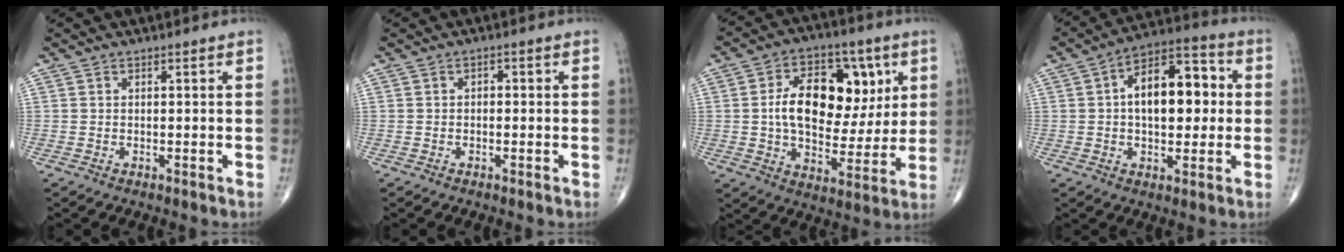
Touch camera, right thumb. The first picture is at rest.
{"total": 0.9, "force": [-0.2, 0.7, 0.6], "torque": [-0.001, 0.003, -0.008]}
{"total": 18.9, "force": [3.8, 11.7, 14.4], "torque": [-0.184, 0.003, 0.063]}
{"total": 14.9, "force": [1.4, 8.3, 12.3], "torque": [-0.160, 0.027, 0.014]}